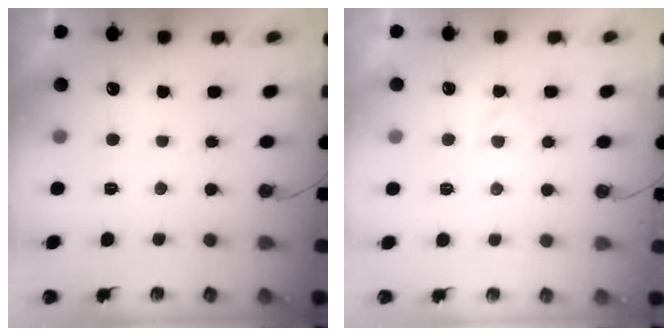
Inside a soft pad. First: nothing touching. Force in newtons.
{"total": 2.4, "press": 2.4, "slide": 0.3}